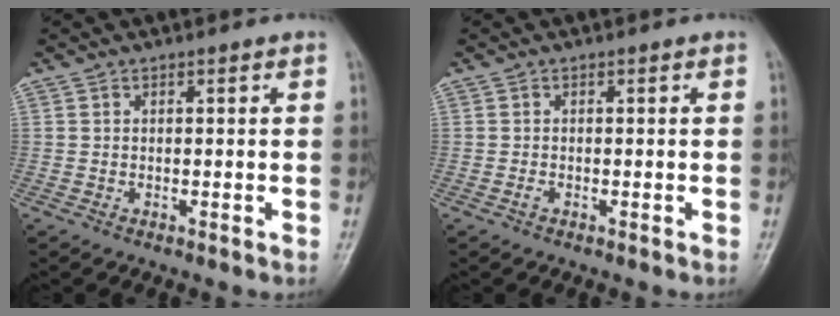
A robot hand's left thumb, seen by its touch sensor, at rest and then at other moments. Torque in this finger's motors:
{"motor_torque": [-0.28, -0.28, 0.44, 0.14, -0.02]}